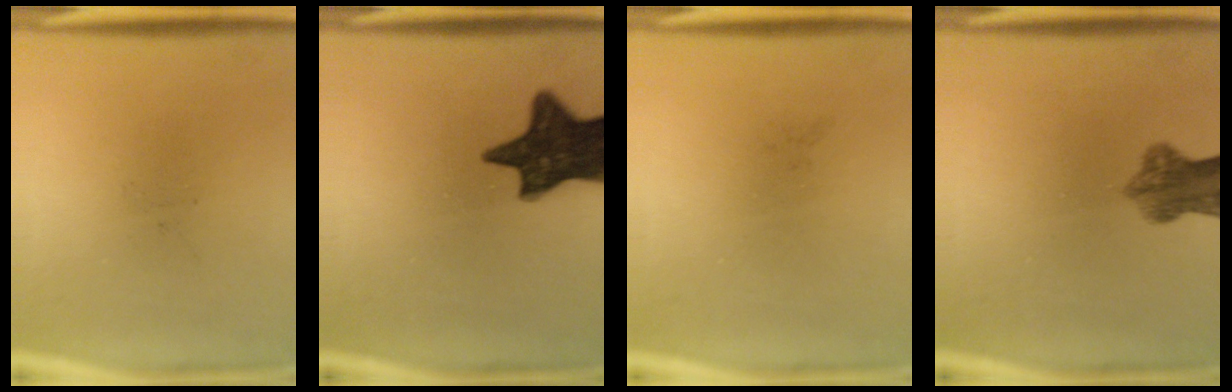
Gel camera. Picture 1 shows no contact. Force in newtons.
{"total": 15.0}
{"total": 0.0}
{"total": 6.5}